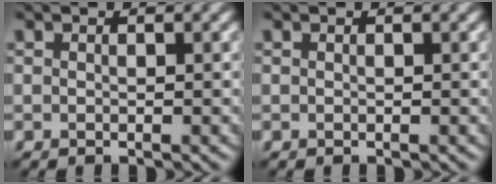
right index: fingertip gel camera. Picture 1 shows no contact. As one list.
[{"total": 0.0}]